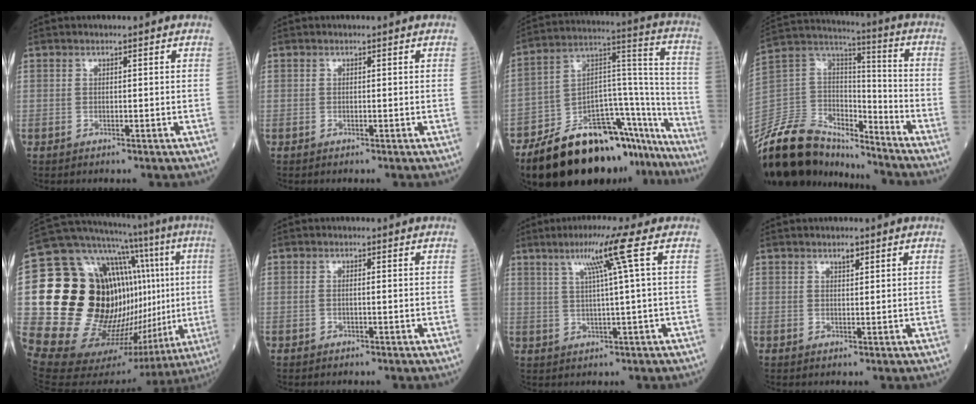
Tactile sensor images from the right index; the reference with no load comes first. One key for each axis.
{"total": 0.0}
{"total": 29.9, "fx": -22.8, "fy": 9.6, "fz": 16.8, "tx": -0.201, "ty": 0.024, "tz": -0.335}
{"total": 24.9, "fx": -21.2, "fy": 9.0, "fz": 9.5, "tx": -0.258, "ty": 0.008, "tz": -0.375}
{"total": 34.4, "fx": 2.3, "fy": 13.2, "fz": 31.7, "tx": -0.480, "ty": 0.056, "tz": 0.055}
{"total": 1.1, "fx": -0.1, "fy": 0.5, "fz": 1.0, "tx": -0.030, "ty": 0.005, "tz": -0.001}
{"total": 7.1, "fx": 3.0, "fy": -1.7, "fz": 6.3, "tx": -0.118, "ty": 0.006, "tz": 0.056}
{"total": 1.6, "fx": 1.1, "fy": 0.7, "fz": 1.1, "tx": -0.025, "ty": -0.001, "tz": 0.021}